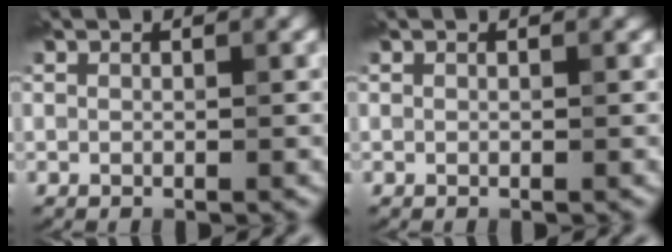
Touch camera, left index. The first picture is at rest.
{"total": 0.0}